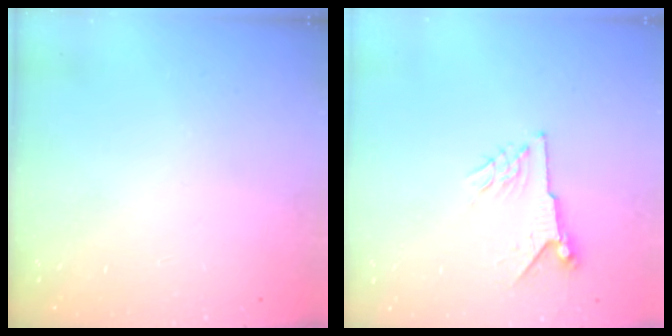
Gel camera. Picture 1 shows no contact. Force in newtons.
{"total": 6.2, "press": 6.2, "slide": 0.6}